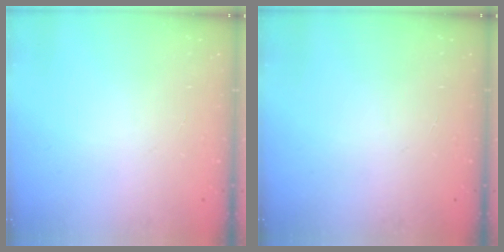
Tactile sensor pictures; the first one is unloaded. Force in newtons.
{"total": 0.0}